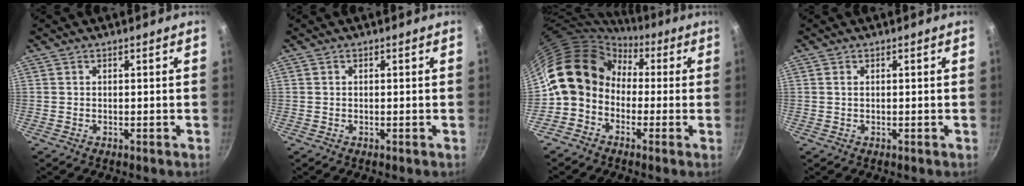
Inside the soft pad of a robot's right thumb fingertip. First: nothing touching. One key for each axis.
{"total": 0.0}
{"total": 13.1, "fx": 0.1, "fy": 10.9, "fz": 7.2, "tx": -0.091, "ty": 0.038, "tz": -0.025}
{"total": 0.7, "fx": 0.2, "fy": 0.4, "fz": 0.6, "tx": -0.010, "ty": 0.001, "tz": 0.003}